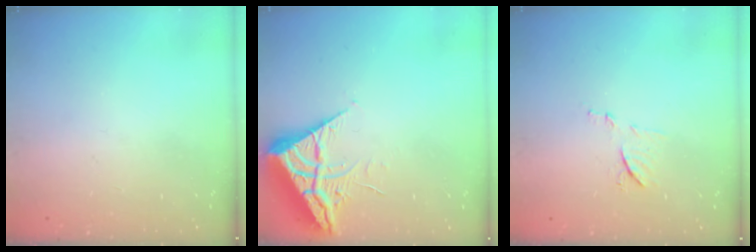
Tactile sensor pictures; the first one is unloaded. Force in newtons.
{"total": 6.5, "press": 6.4, "slide": 0.7}
{"total": 7.2, "press": 7.1, "slide": 0.5}